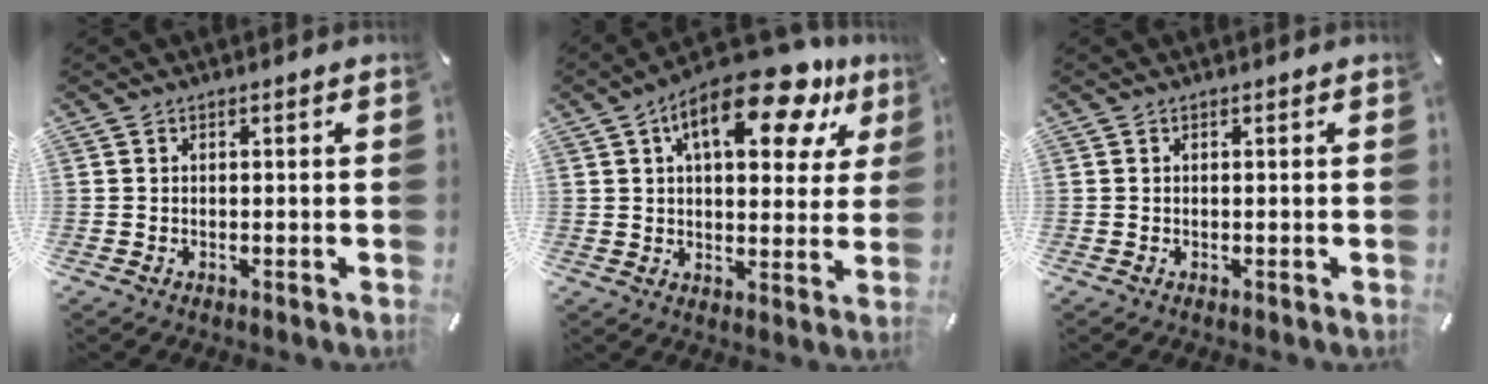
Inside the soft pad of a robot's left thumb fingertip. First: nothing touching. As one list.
[{"total": 17.1, "force": [9.2, 7.5, 12.3], "torque": [-0.170, -0.044, 0.143]}, {"total": 0.0}]